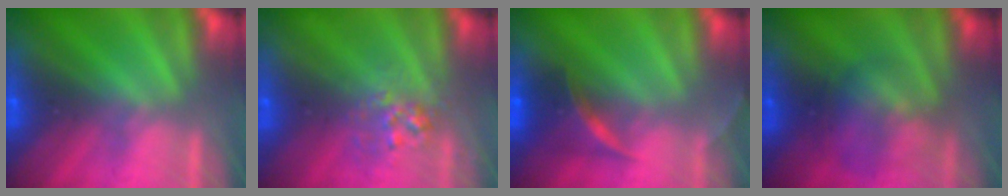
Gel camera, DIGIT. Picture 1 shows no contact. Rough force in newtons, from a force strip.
{"total": 2.7}
{"total": 8.3}
{"total": 2.3}